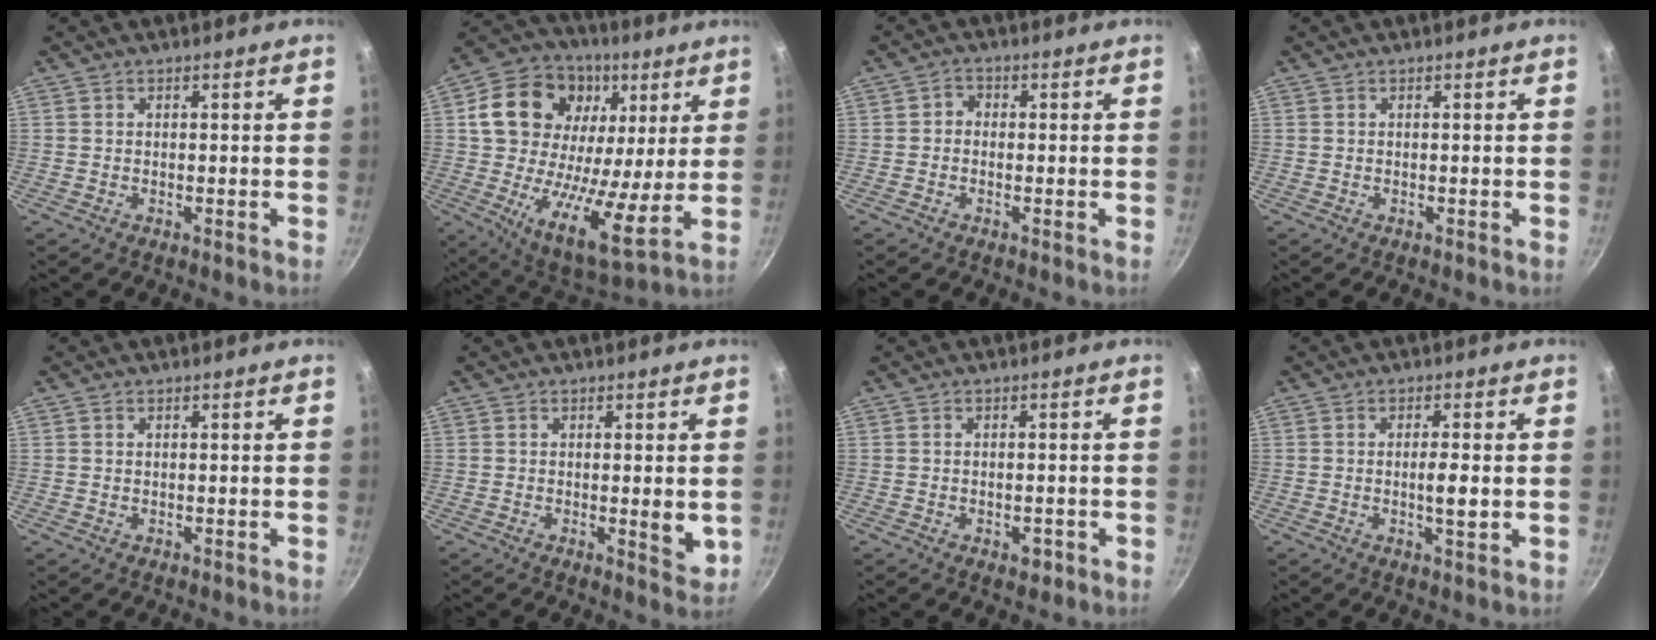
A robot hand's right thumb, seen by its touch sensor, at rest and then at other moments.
{"total": 25.0, "force": [6.8, 16.5, 17.5], "torque": [-0.271, -0.029, 0.100]}
{"total": 1.8, "force": [-0.5, 1.6, 0.8], "torque": [-0.007, 0.009, -0.015]}
{"total": 0.0}
{"total": 0.5, "force": [0.3, 0.3, 0.3], "torque": [-0.006, 0.001, 0.005]}
{"total": 3.9, "force": [0.1, 1.1, 3.7], "torque": [-0.051, -0.012, 0.002]}
{"total": 2.4, "force": [-1.0, 1.3, 1.7], "torque": [-0.022, 0.003, -0.011]}
{"total": 4.0, "force": [-0.2, 0.7, 4.0], "torque": [-0.075, -0.004, -0.007]}